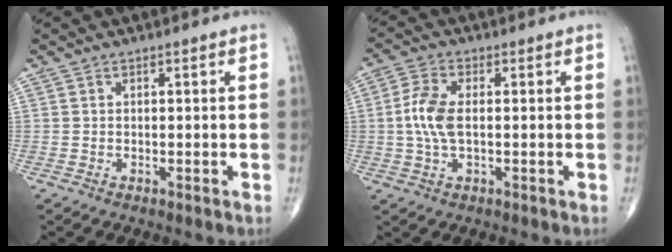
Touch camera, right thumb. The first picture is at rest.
{"total": 6.6, "force": [0.0, 3.1, 5.8], "torque": [-0.138, 0.011, -0.004]}